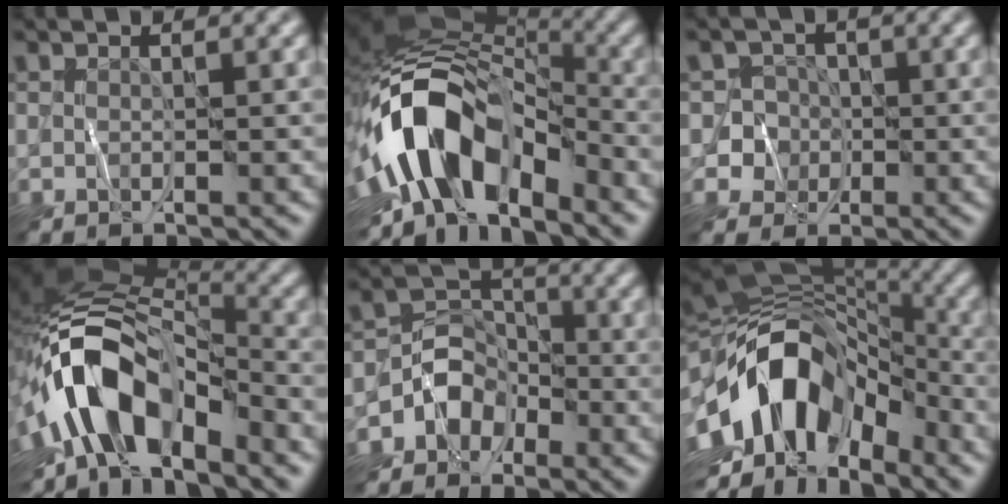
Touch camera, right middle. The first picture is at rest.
{"total": 12.3, "force": [-5.4, 7.1, 8.5], "torque": [-0.145, 0.004, -0.103]}
{"total": 4.5, "force": [-1.3, 4.3, -0.4], "torque": [0.034, 0.005, -0.039]}
{"total": 10.4, "force": [-5.2, 5.4, 7.3], "torque": [-0.122, 0.013, -0.101]}
{"total": 3.6, "force": [-1.9, 2.9, 0.9], "torque": [-0.003, 0.008, -0.041]}
{"total": 13.0, "force": [-3.7, 8.1, 9.5], "torque": [-0.154, 0.018, -0.081]}